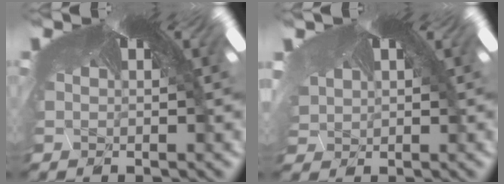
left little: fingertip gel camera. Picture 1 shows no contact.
{"total": 2.2, "force": [-0.8, 1.9, 0.8], "torque": [-0.046, -0.003, 0.005]}